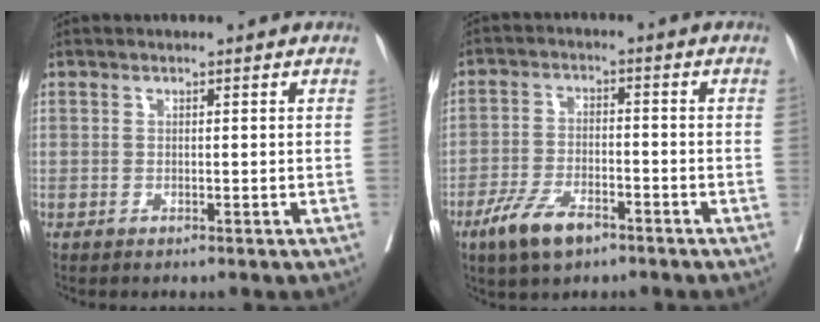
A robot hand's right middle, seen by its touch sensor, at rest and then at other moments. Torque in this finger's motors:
{"motor_torque": [0.77, -0.62, 0.14, 0.04]}